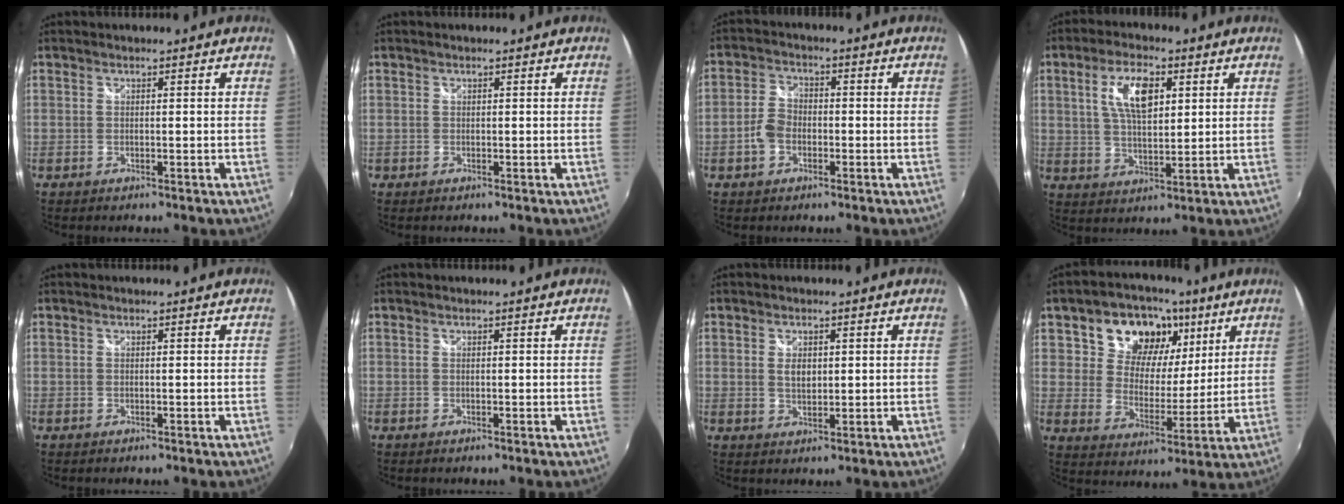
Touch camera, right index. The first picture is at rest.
{"total": 0.7, "force": [-0.3, 0.6, -0.2], "torque": [0.001, 0.001, -0.005]}
{"total": 4.9, "force": [-1.6, 3.6, 2.8], "torque": [-0.062, 0.010, -0.030]}
{"total": 8.9, "force": [2.9, 3.9, 7.4], "torque": [-0.141, 0.011, 0.055]}
{"total": 0.0}
{"total": 0.0}
{"total": 2.6, "force": [0.5, 1.7, 1.9], "torque": [-0.031, 0.000, 0.009]}
{"total": 14.9, "force": [7.5, 10.9, 6.9], "torque": [-0.129, 0.016, 0.123]}